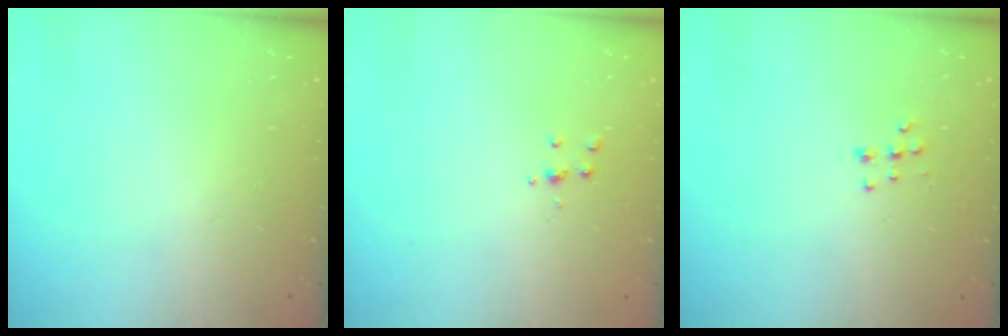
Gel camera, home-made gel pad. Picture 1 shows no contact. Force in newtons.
{"total": 3.3, "press": 3.3, "slide": 0.4}
{"total": 6.8, "press": 6.8, "slide": 0.5}